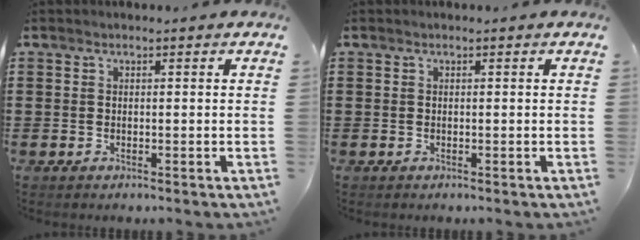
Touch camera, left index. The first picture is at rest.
{"total": 0.0}